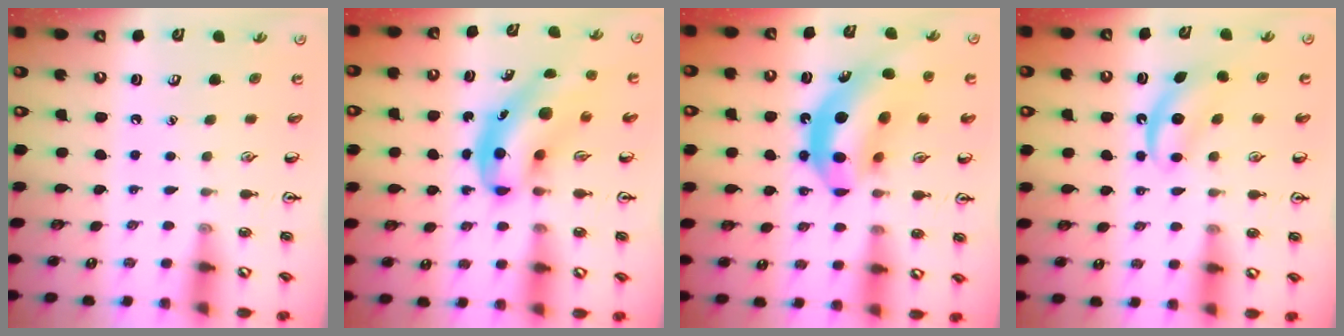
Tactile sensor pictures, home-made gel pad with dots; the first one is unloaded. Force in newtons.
{"total": 8.2, "press": 7.8, "slide": 2.4}
{"total": 15.6, "press": 14.8, "slide": 4.7}
{"total": 4.7, "press": 4.6, "slide": 0.7}